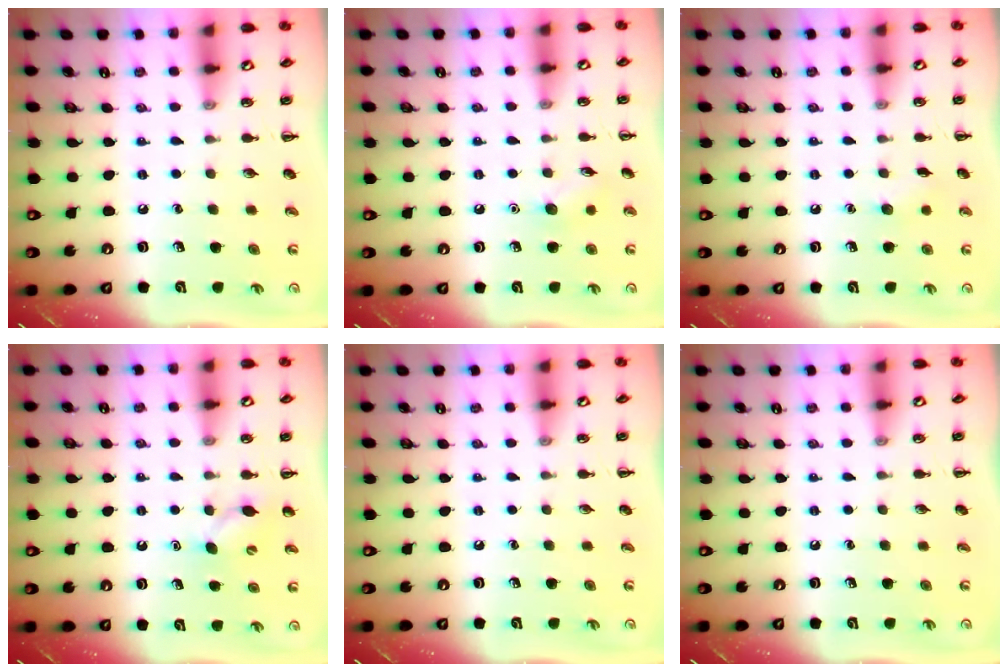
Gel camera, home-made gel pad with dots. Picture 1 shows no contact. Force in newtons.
{"total": 6.0, "press": 5.8, "slide": 1.5}
{"total": 5.1, "press": 5.0, "slide": 0.9}
{"total": 4.9, "press": 4.7, "slide": 1.3}
{"total": 0.0}
{"total": 0.0}